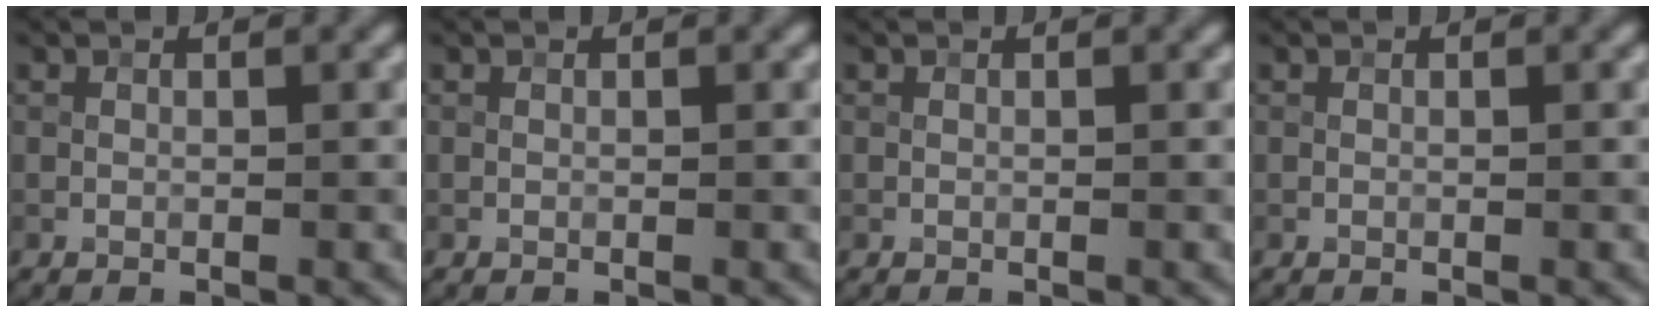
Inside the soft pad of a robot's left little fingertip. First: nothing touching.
{"total": 0.0}
{"total": 0.0}
{"total": 0.0}